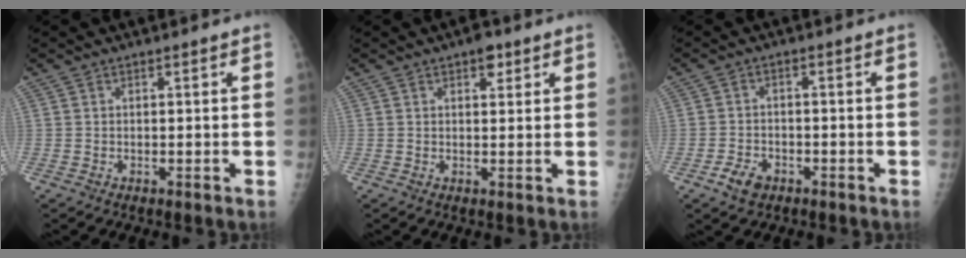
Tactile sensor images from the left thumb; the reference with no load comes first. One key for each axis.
{"total": 3.0, "fx": 1.8, "fy": 1.5, "fz": 1.9, "tx": -0.014, "ty": -0.006, "tz": 0.022}
{"total": 4.0, "fx": -2.3, "fy": 2.7, "fz": 2.0, "tx": -0.033, "ty": 0.011, "tz": -0.038}